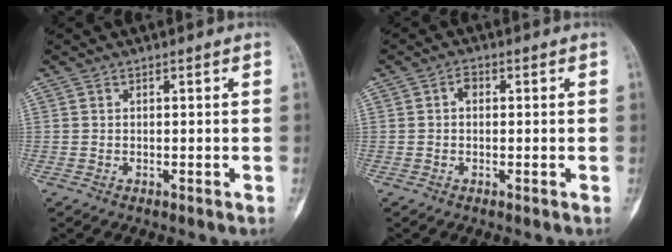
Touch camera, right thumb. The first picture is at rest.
{"total": 1.8, "force": [0.2, 1.3, 1.2], "torque": [-0.012, 0.006, -0.002]}